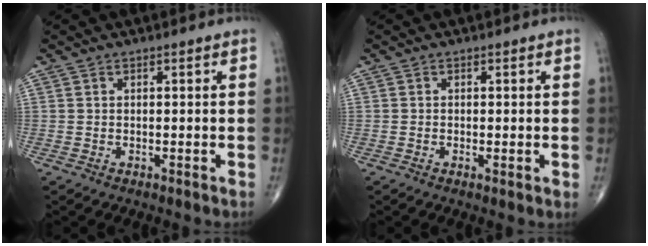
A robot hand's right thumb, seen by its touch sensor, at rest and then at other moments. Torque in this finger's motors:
{"motor_torque": [-0.18, 0.00, -0.19, -0.09, -0.01]}